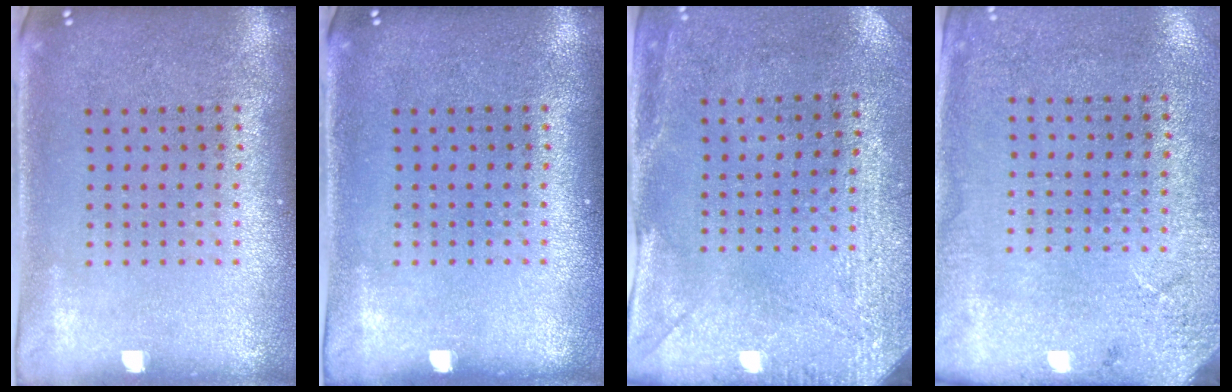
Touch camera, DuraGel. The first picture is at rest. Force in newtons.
{"total": 0.0}
{"total": 3.0, "press": 2.3, "slide": 1.9}
{"total": 2.7, "press": 2.2, "slide": 1.5}